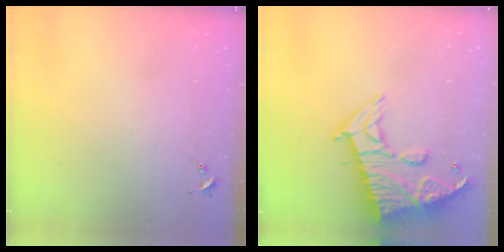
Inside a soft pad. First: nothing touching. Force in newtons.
{"total": 17.7, "press": 17.6, "slide": 1.6}